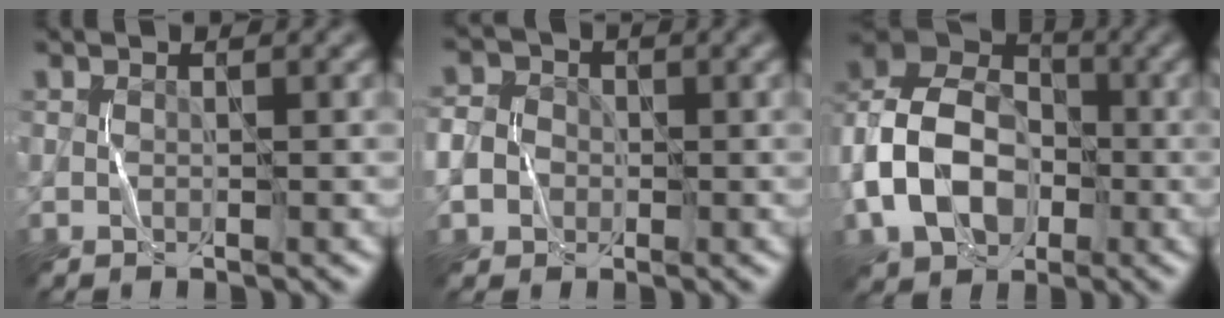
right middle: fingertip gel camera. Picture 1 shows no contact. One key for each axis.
{"total": 5.9, "fx": -0.6, "fy": 5.4, "fz": 2.2, "tx": -0.045, "ty": 0.018, "tz": -0.037}
{"total": 9.9, "fx": -2.6, "fy": 7.3, "fz": 6.2, "tx": -0.127, "ty": -0.002, "tz": -0.057}